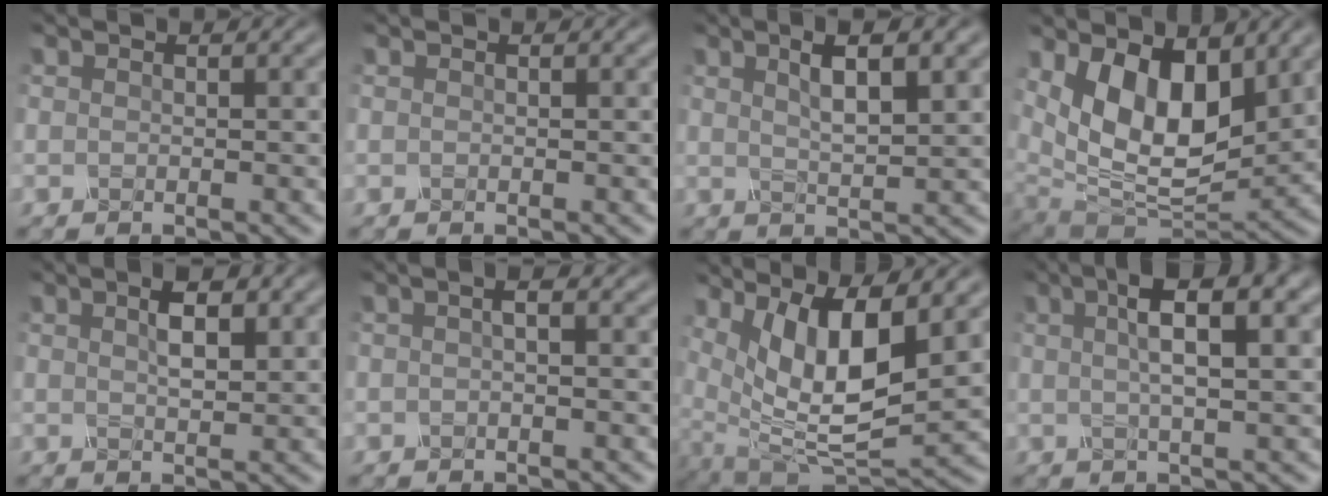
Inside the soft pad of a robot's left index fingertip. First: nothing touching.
{"total": 0.0}
{"total": 4.4, "force": [1.7, 1.1, 3.9], "torque": [-0.069, 0.003, 0.036]}
{"total": 9.8, "force": [2.9, 5.6, 7.5], "torque": [-0.135, -0.016, 0.057]}
{"total": 2.8, "force": [0.8, 0.9, 2.5], "torque": [-0.050, 0.005, 0.023]}
{"total": 1.8, "force": [0.4, 0.7, 1.6], "torque": [-0.014, 0.005, -0.006]}
{"total": 10.8, "force": [3.3, 3.9, 9.6], "torque": [-0.180, -0.010, 0.071]}
{"total": 6.1, "force": [1.7, 1.4, 5.7], "torque": [-0.090, 0.012, 0.031]}